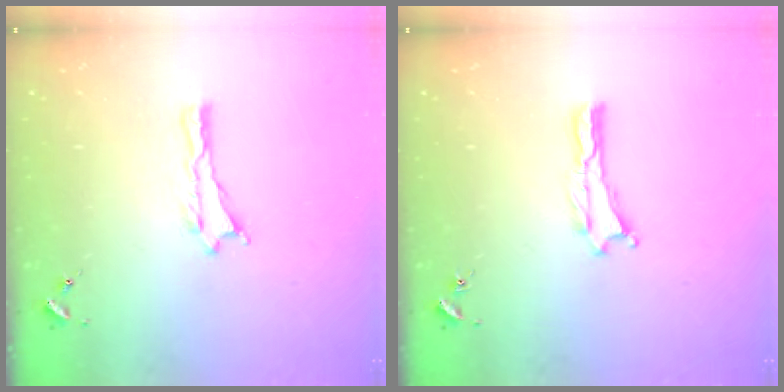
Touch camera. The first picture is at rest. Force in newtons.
{"total": 0.0}